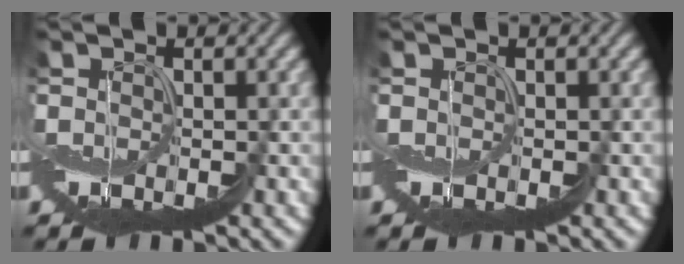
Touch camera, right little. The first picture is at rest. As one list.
[{"total": 0.0}]